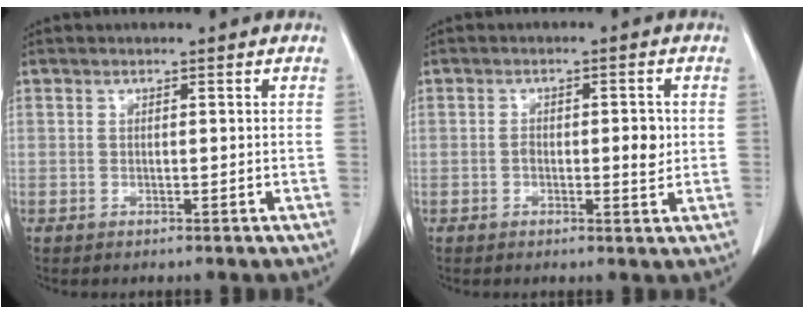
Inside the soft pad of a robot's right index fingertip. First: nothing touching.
{"total": 4.0, "force": [-0.3, 1.6, 3.6], "torque": [-0.053, 0.001, -0.003]}